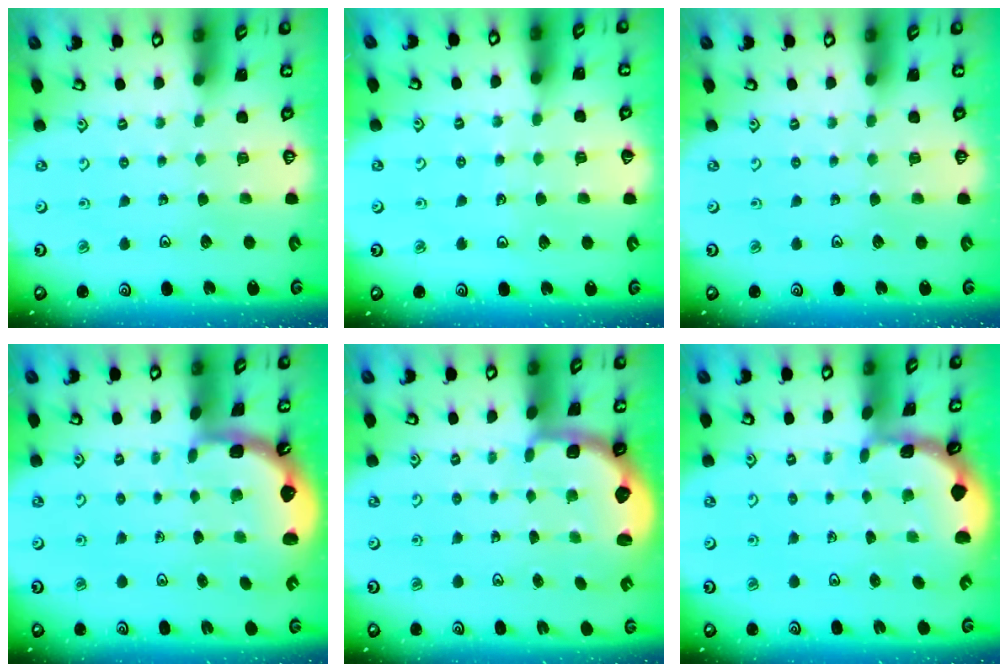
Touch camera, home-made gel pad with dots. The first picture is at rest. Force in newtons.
{"total": 4.3, "press": 4.3, "slide": 0.3}
{"total": 0.0}
{"total": 2.5, "press": 1.9, "slide": 1.6}
{"total": 2.8, "press": 1.7, "slide": 2.2}
{"total": 1.5, "press": 1.5, "slide": 0.2}